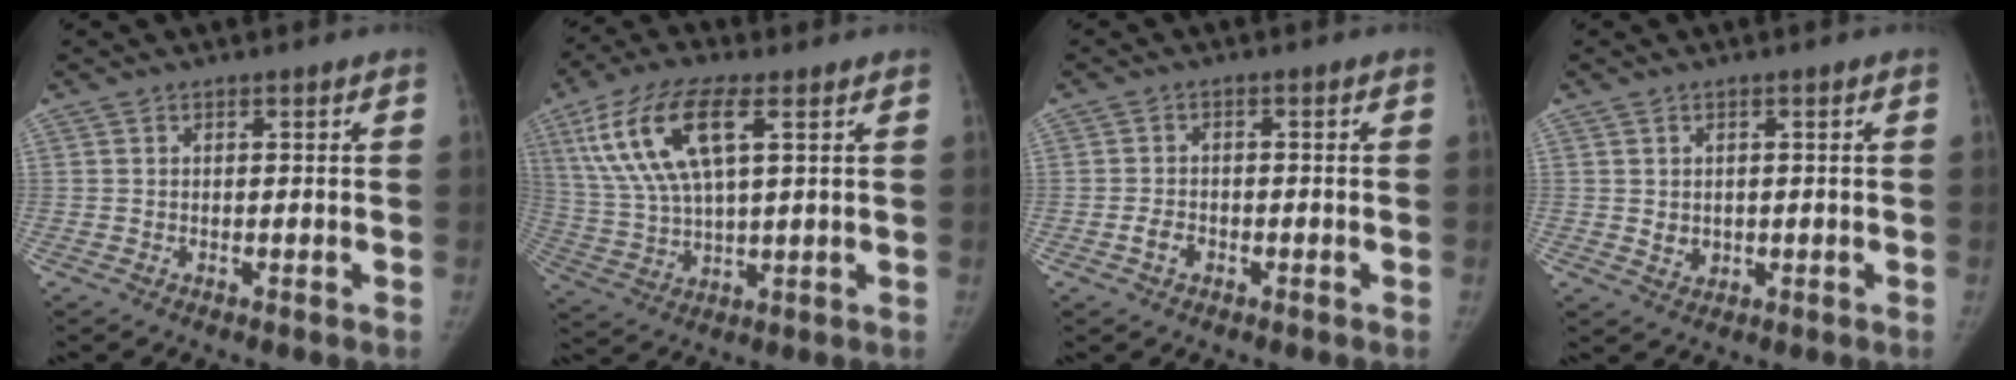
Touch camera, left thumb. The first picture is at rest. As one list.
[{"total": 15.8, "force": [6.0, 6.2, 13.2], "torque": [-0.272, 0.000, 0.117]}, {"total": 2.7, "force": [-1.3, 1.9, 1.4], "torque": [-0.021, 0.014, -0.023]}, {"total": 2.4, "force": [0.0, 2.1, 1.2], "torque": [-0.009, -0.001, 0.007]}]